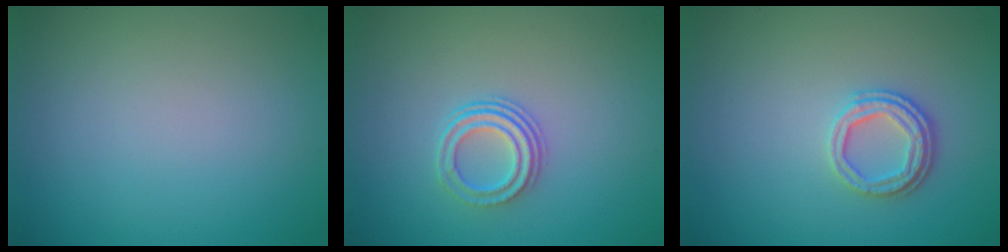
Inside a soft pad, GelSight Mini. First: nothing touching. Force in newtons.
{"total": 3.0, "press": 2.2, "slide": 2.0}
{"total": 2.5, "press": 2.1, "slide": 1.4}